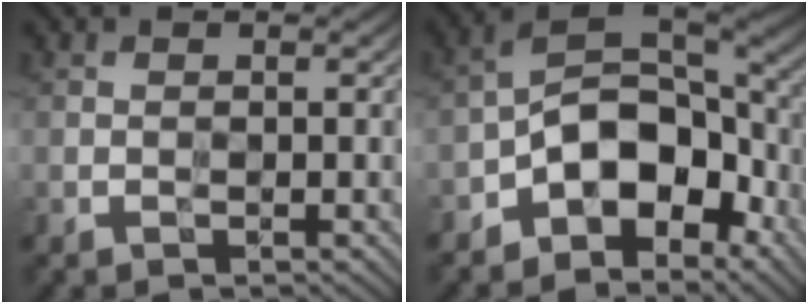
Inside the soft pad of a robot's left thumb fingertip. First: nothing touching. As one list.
[{"total": 11.0, "force": [-5.1, 6.2, 7.5], "torque": [-0.121, -0.002, -0.105]}]